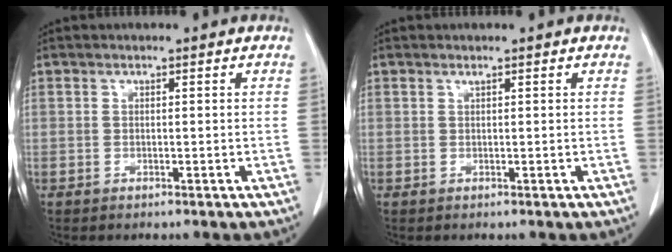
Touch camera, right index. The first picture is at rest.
{"total": 0.0}